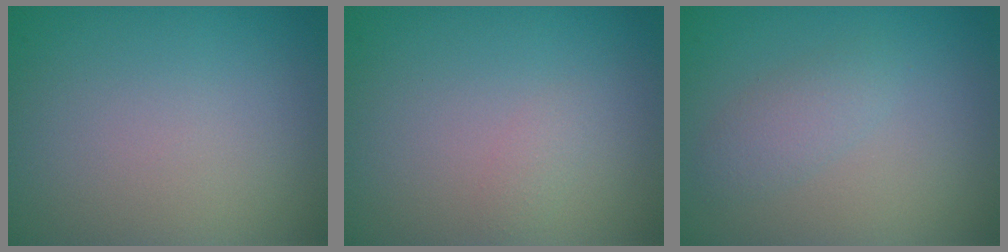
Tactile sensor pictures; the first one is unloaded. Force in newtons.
{"total": 0.7, "press": 0.7, "slide": 0.0}
{"total": 1.8, "press": 1.8, "slide": 0.1}